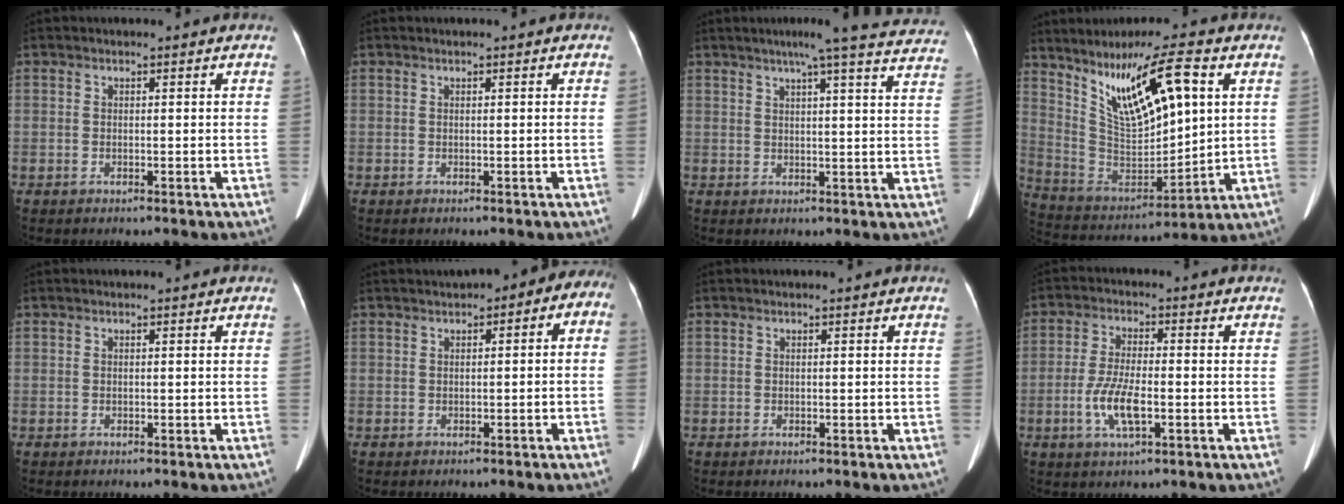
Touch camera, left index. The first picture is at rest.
{"total": 0.0}
{"total": 20.3, "force": [18.1, 0.5, 9.1], "torque": [-0.117, -0.023, 0.200]}
{"total": 15.8, "force": [6.6, 4.3, 13.8], "torque": [-0.256, 0.013, 0.129]}
{"total": 0.0}
{"total": 5.7, "force": [1.5, 3.7, 4.2], "torque": [-0.036, 0.030, 0.012]}
{"total": 0.0}
{"total": 6.7, "force": [-2.1, 1.7, 6.1], "torque": [-0.129, -0.003, -0.040]}